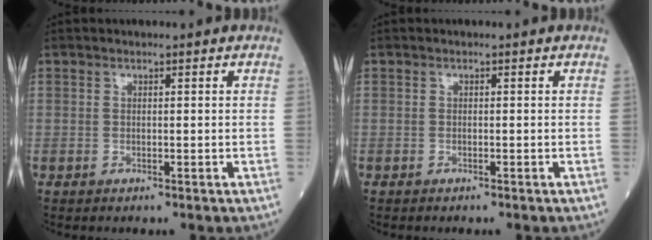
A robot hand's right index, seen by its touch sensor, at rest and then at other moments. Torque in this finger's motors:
{"motor_torque": [-0.01, -0.01, 0.00, -0.04]}